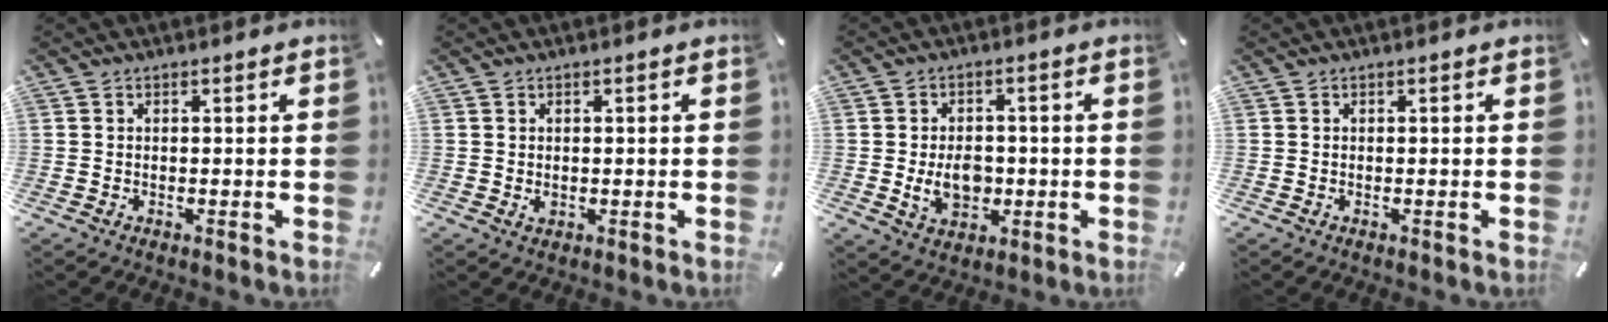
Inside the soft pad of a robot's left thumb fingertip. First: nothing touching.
{"total": 1.2, "force": [-0.1, 0.9, 0.7], "torque": [-0.013, 0.003, -0.002]}
{"total": 8.0, "force": [-0.9, 6.0, 5.2], "torque": [-0.087, -0.003, -0.017]}
{"total": 0.0}